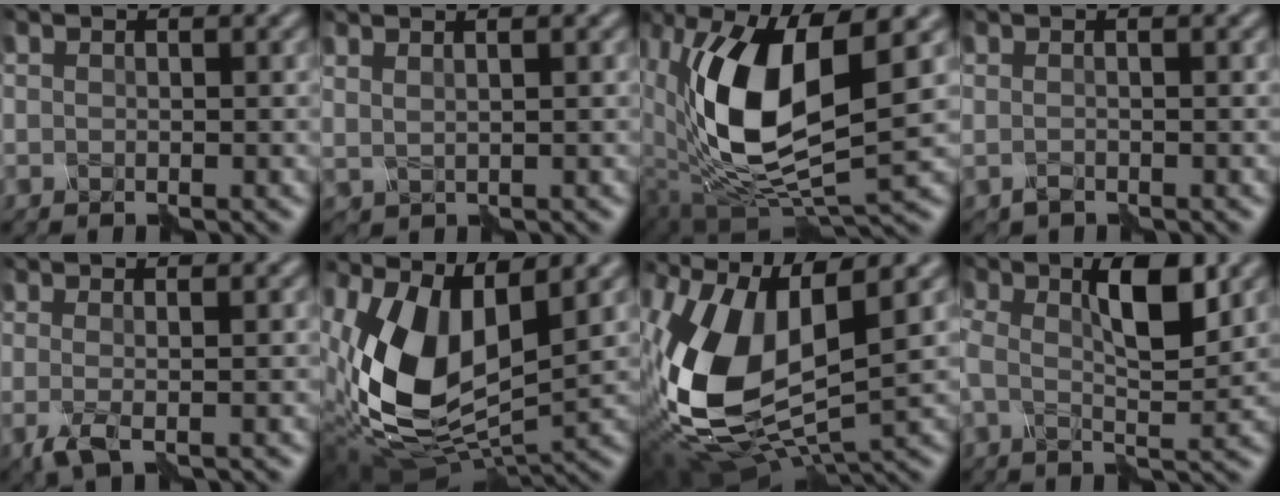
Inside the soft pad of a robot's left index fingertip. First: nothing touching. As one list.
[{"total": 2.4, "force": [1.6, 0.7, 1.7], "torque": [-0.016, 0.002, 0.016]}, {"total": 11.2, "force": [1.4, 4.9, 9.9], "torque": [-0.198, -0.001, 0.026]}, {"total": 1.0, "force": [-0.1, 0.1, 1.0], "torque": [-0.018, 0.003, -0.003]}, {"total": 2.4, "force": [-0.4, 0.4, 2.4], "torque": [-0.039, 0.003, -0.010]}, {"total": 11.1, "force": [2.3, 6.0, 9.1], "torque": [-0.210, -0.022, 0.052]}, {"total": 11.5, "force": [2.1, 5.6, 9.8], "torque": [-0.227, -0.016, 0.046]}, {"total": 5.9, "force": [1.2, 2.2, 5.3], "torque": [-0.099, 0.006, 0.018]}]